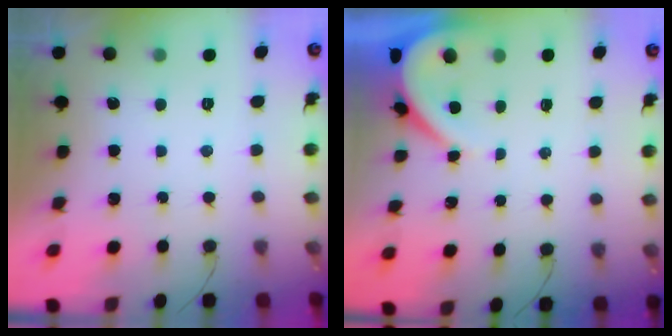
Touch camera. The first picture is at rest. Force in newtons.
{"total": 3.5, "press": 3.4, "slide": 0.4}